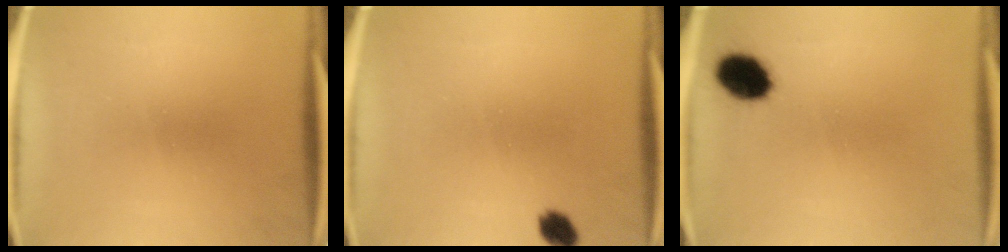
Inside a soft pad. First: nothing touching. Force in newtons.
{"total": 2.9}
{"total": 8.0}